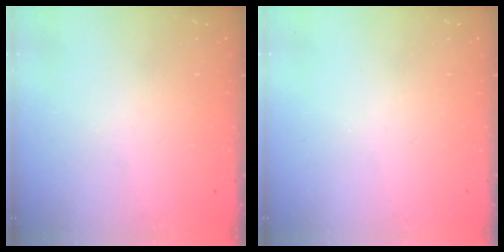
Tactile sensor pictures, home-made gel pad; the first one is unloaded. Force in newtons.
{"total": 0.0}